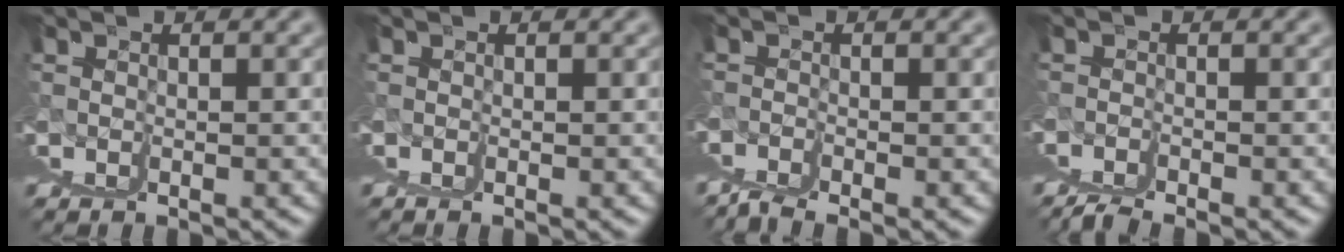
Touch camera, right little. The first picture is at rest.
{"total": 0.8, "force": [0.1, -0.8, -0.3], "torque": [0.010, 0.004, 0.001]}
{"total": 3.5, "force": [0.3, -3.5, 0.6], "torque": [0.012, 0.011, 0.013]}
{"total": 3.5, "force": [-0.4, -3.5, -0.3], "torque": [0.024, 0.005, 0.003]}